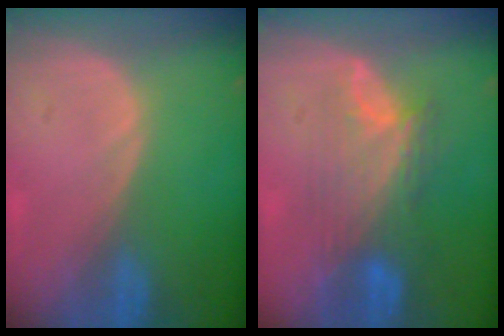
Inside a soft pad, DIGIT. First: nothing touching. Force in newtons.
{"total": 7.8, "press": 7.4, "slide": 2.4}